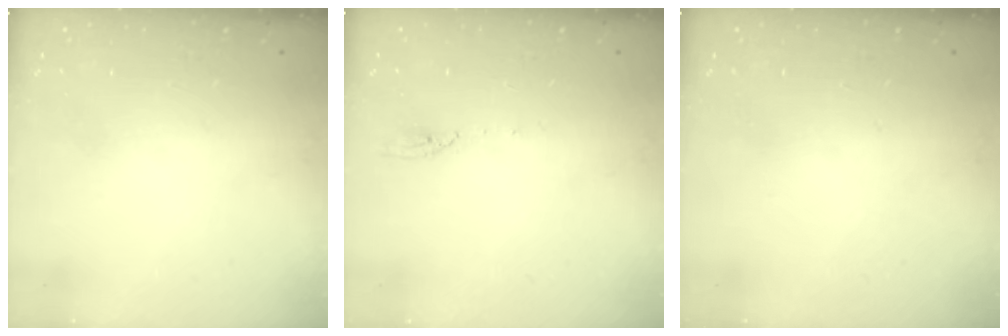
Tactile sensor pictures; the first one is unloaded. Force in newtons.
{"total": 4.4, "press": 4.4, "slide": 0.1}
{"total": 0.0}